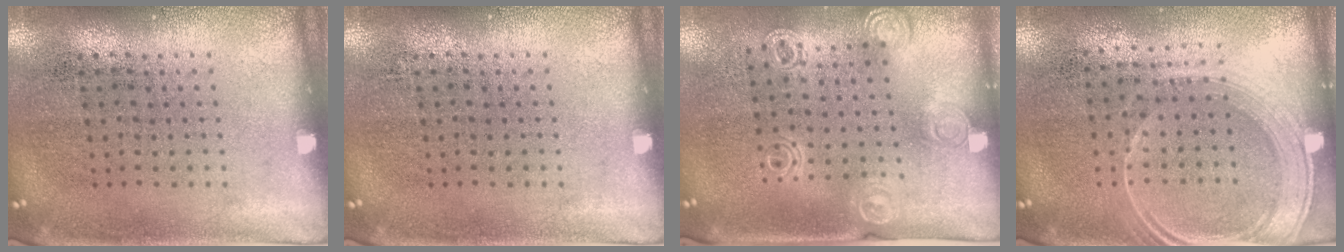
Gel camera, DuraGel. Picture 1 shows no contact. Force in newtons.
{"total": 0.0}
{"total": 1.4, "press": 1.4, "slide": 0.1}
{"total": 1.6, "press": 1.4, "slide": 0.8}